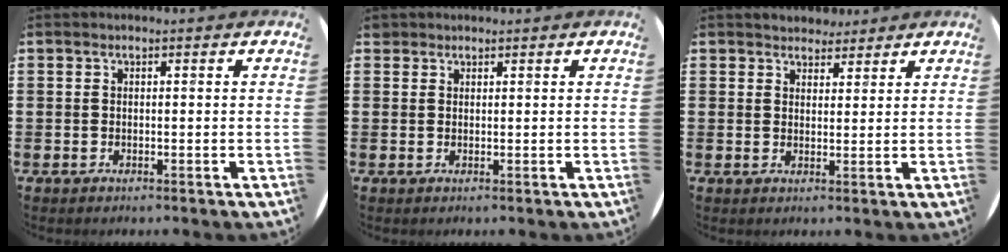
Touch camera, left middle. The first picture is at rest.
{"total": 1.0, "force": [0.9, 0.4, -0.1], "torque": [0.000, 0.002, 0.018]}
{"total": 2.7, "force": [2.6, 1.0, 0.0], "torque": [-0.005, 0.000, 0.049]}